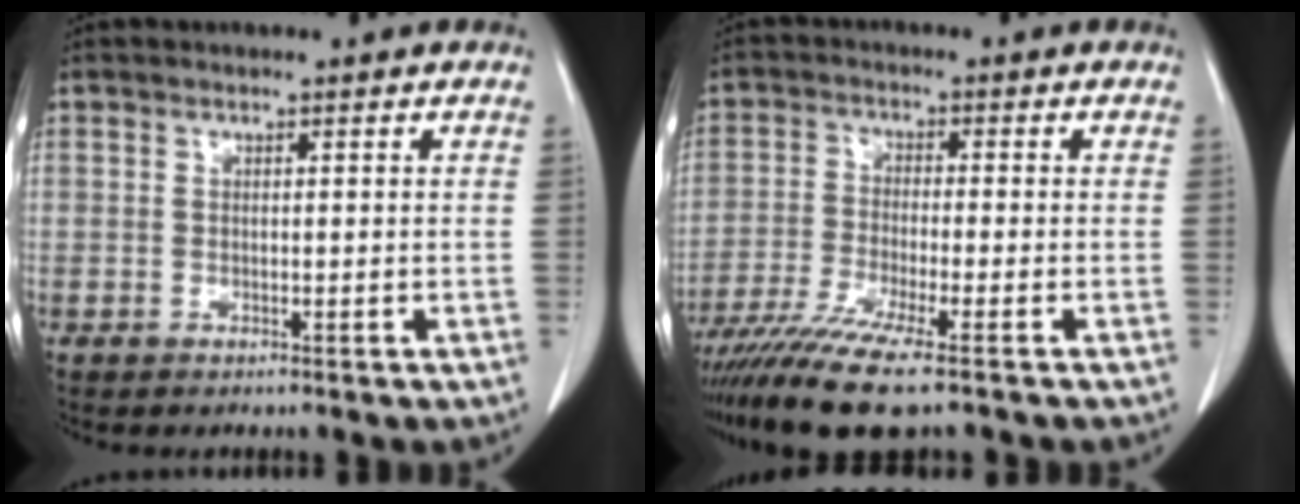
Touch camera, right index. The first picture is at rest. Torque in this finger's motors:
{"motor_torque": [1.25, -0.88, 0.65, 0.21]}